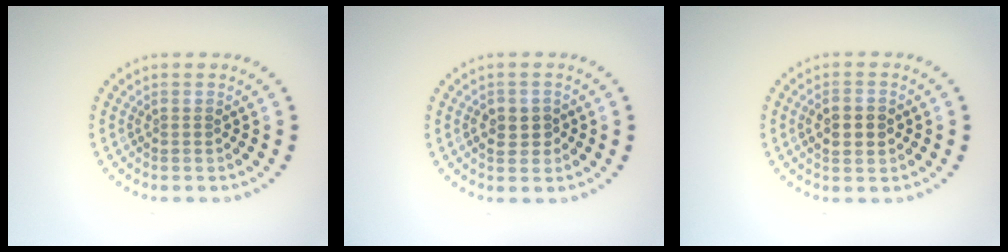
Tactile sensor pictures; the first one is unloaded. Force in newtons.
{"total": 2.3, "press": 2.2, "slide": 0.5}
{"total": 3.4, "press": 3.4, "slide": 0.2}